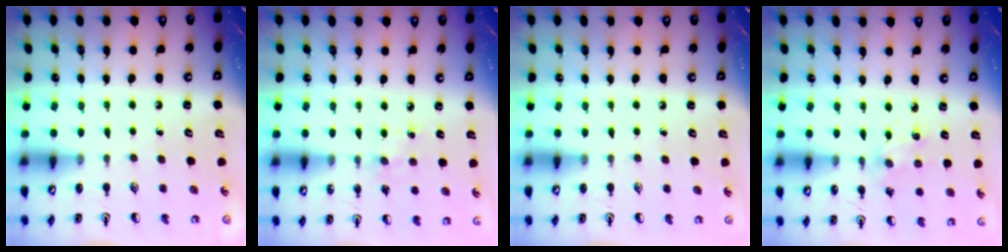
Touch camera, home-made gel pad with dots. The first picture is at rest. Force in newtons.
{"total": 5.1, "press": 5.0, "slide": 0.6}
{"total": 0.0}
{"total": 1.9, "press": 1.8, "slide": 0.2}